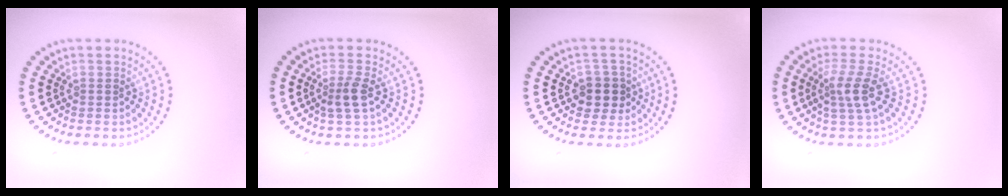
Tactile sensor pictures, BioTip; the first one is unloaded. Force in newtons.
{"total": 2.2, "press": 1.9, "slide": 1.2}
{"total": 2.6, "press": 2.3, "slide": 1.1}
{"total": 2.7, "press": 2.2, "slide": 1.6}